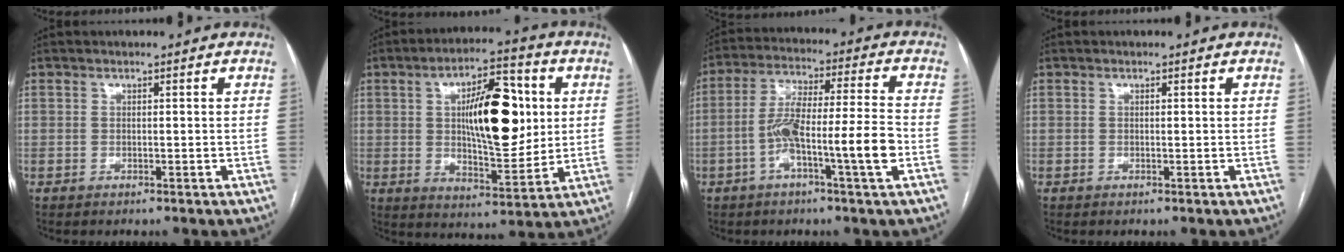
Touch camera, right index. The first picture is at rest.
{"total": 15.4, "force": [2.8, 5.2, 14.2], "torque": [-0.227, 0.016, 0.047]}
{"total": 12.0, "force": [-3.7, 0.5, 11.4], "torque": [-0.208, 0.015, -0.068]}
{"total": 0.0}